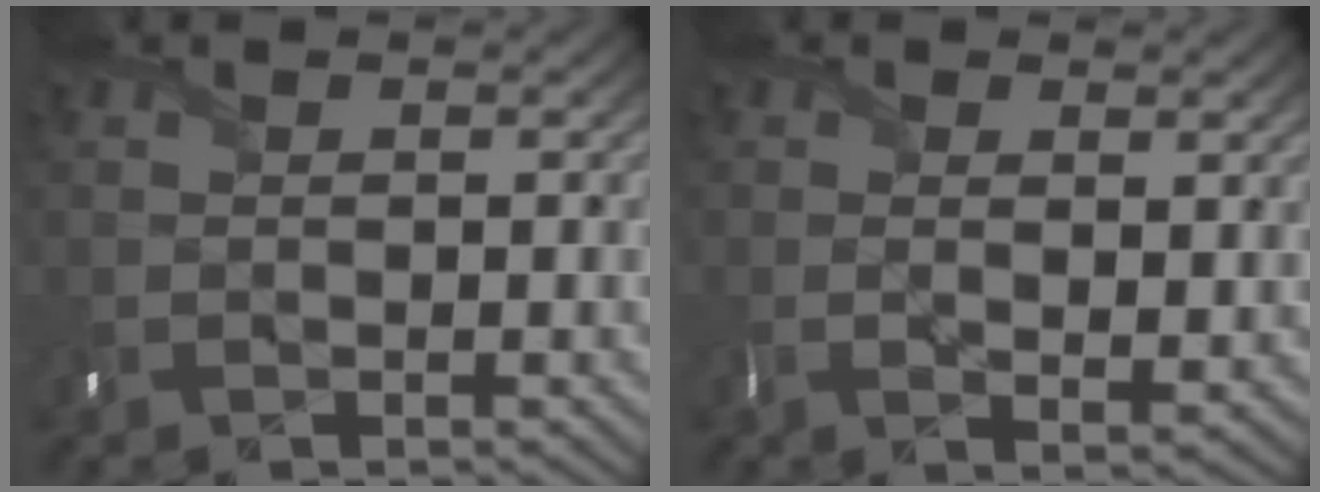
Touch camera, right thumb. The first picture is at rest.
{"total": 3.2, "force": [0.9, 1.2, 2.8], "torque": [-0.055, -0.009, 0.020]}